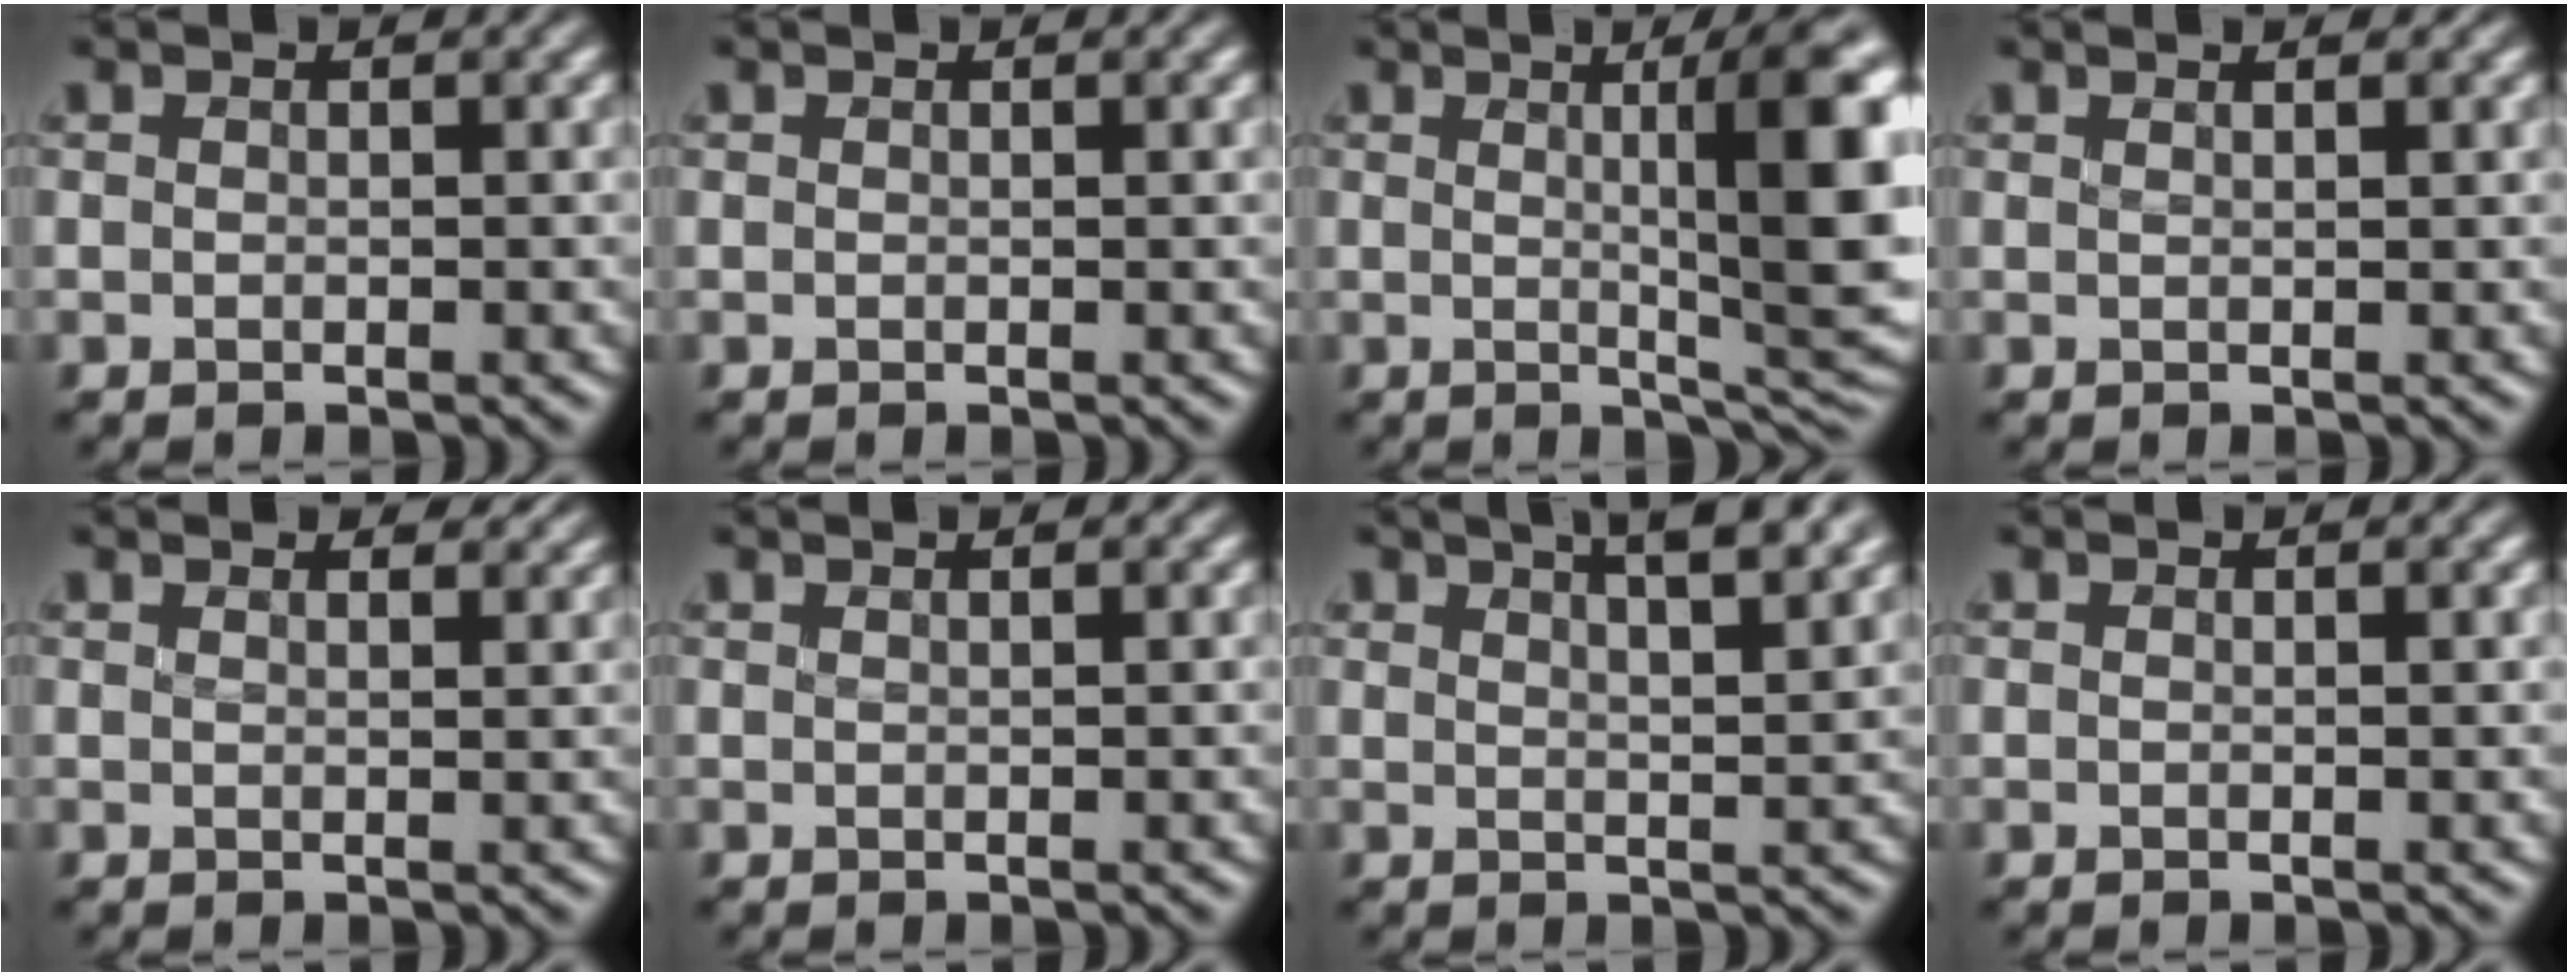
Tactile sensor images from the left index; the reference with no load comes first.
{"total": 0.0}
{"total": 10.7, "force": [1.5, 2.3, 10.3], "torque": [-0.115, 0.005, 0.025]}
{"total": 2.2, "force": [1.6, 0.9, 1.3], "torque": [0.003, 0.002, -0.007]}
{"total": 3.1, "force": [2.6, 1.0, 1.3], "torque": [-0.001, 0.007, 0.015]}
{"total": 1.5, "force": [1.0, 0.6, 1.0], "torque": [0.004, -0.004, -0.003]}
{"total": 6.0, "force": [4.1, 1.8, 4.0], "torque": [-0.027, 0.023, 0.034]}
{"total": 0.6, "force": [0.3, 0.1, 0.5], "torque": [-0.002, 0.004, 0.003]}